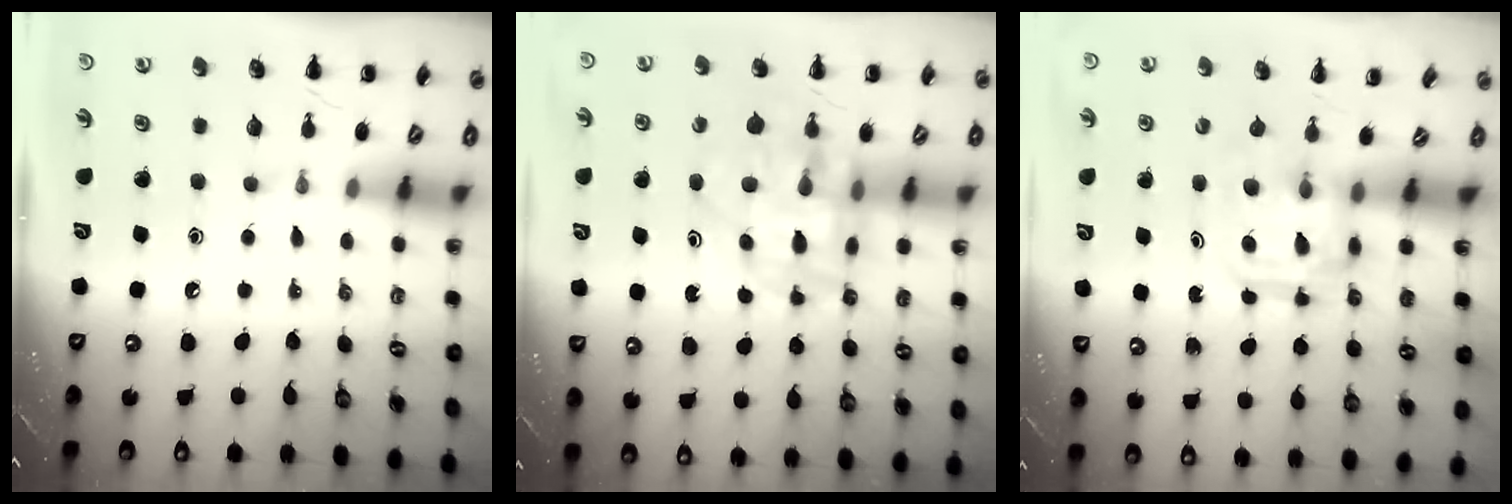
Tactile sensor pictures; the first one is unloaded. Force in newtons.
{"total": 10.9, "press": 10.4, "slide": 3.3}
{"total": 3.2, "press": 3.2, "slide": 0.2}